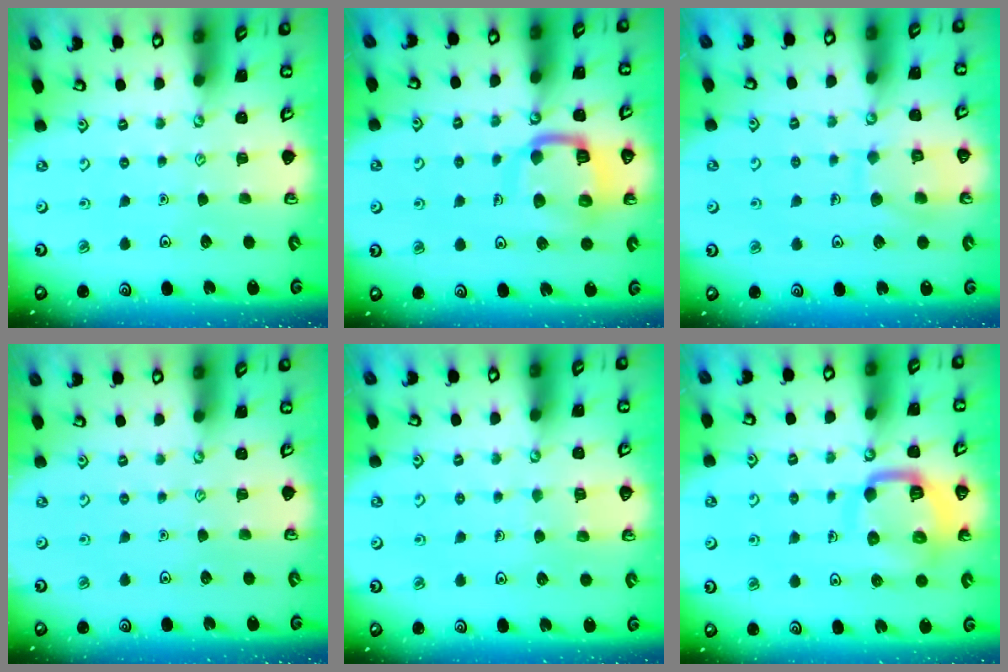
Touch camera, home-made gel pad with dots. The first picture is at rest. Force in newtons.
{"total": 12.1, "press": 12.0, "slide": 1.3}
{"total": 9.8, "press": 9.8, "slide": 1.0}
{"total": 0.0}
{"total": 3.6, "press": 3.6, "slide": 0.3}
{"total": 12.6, "press": 12.6, "slide": 1.4}